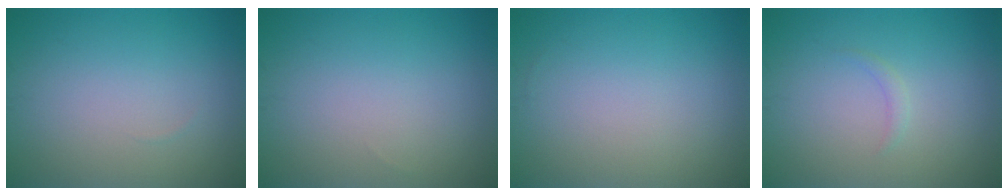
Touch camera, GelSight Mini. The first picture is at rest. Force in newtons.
{"total": 0.0}
{"total": 0.0}
{"total": 0.7, "press": 0.7, "slide": 0.0}